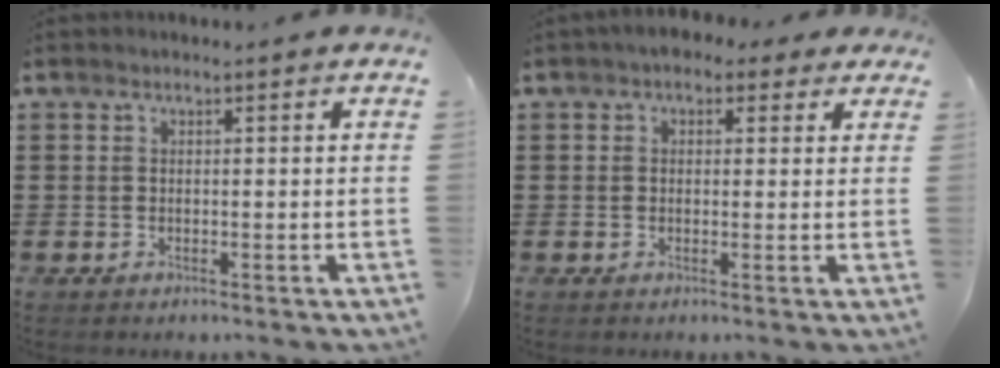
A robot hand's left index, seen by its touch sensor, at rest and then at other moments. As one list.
[{"total": 2.4, "force": [1.3, 1.8, 1.0], "torque": [-0.020, 0.009, 0.020]}]